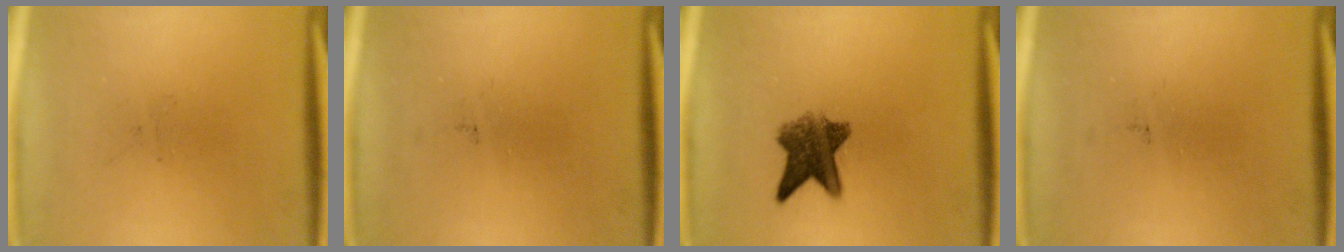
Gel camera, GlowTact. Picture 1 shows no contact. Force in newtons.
{"total": 0.0}
{"total": 7.0}
{"total": 0.0}